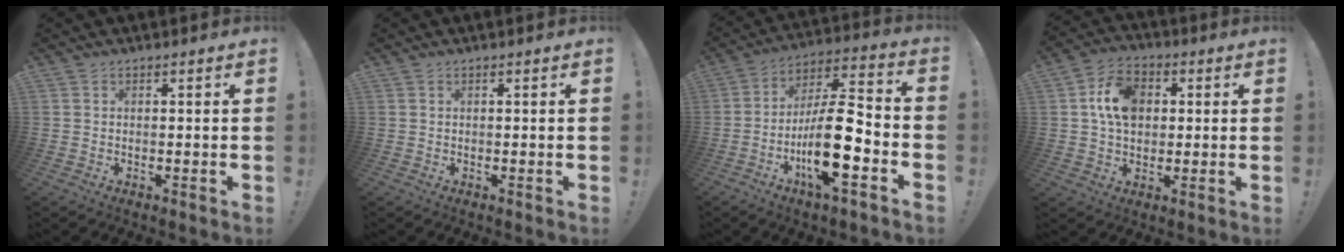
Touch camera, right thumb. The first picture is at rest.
{"total": 0.0}
{"total": 19.3, "force": [-6.4, 6.0, 17.2], "torque": [-0.318, 0.036, -0.099]}
{"total": 11.6, "force": [2.3, 8.5, 7.5], "torque": [-0.127, 0.013, 0.046]}